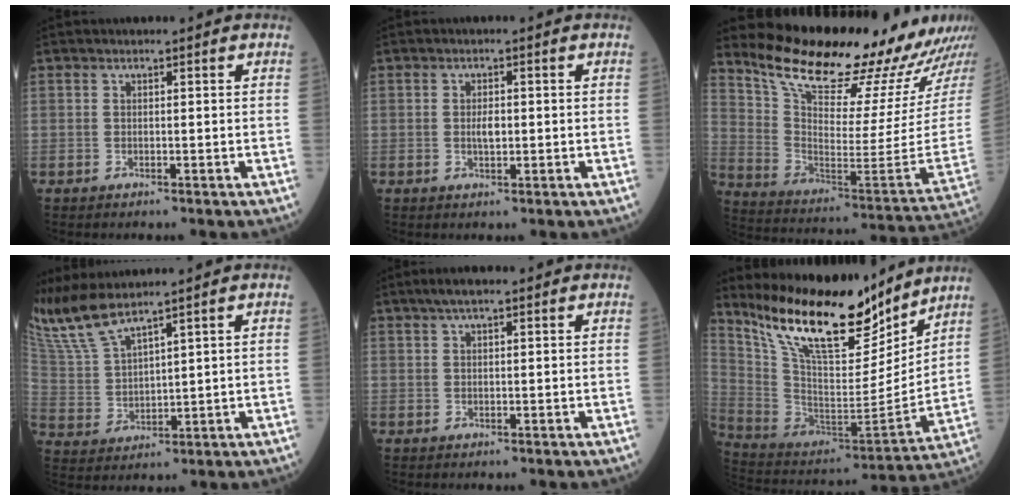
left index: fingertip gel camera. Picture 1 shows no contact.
{"total": 2.0, "force": [-0.2, 0.8, 1.8], "torque": [-0.035, -0.003, -0.004]}
{"total": 25.4, "force": [22.9, 1.4, 11.0], "torque": [-0.189, -0.108, 0.332]}
{"total": 9.6, "force": [8.4, 0.5, 4.7], "torque": [-0.119, 0.003, 0.182]}
{"total": 3.6, "force": [2.4, 0.8, 2.5], "torque": [-0.048, 0.016, 0.041]}
{"total": 21.2, "force": [16.9, 5.6, 11.5], "torque": [-0.204, -0.023, 0.299]}